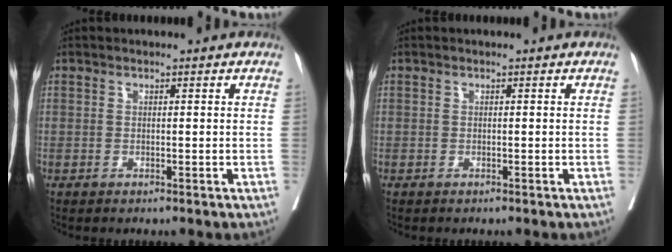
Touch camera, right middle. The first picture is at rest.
{"total": 0.0}